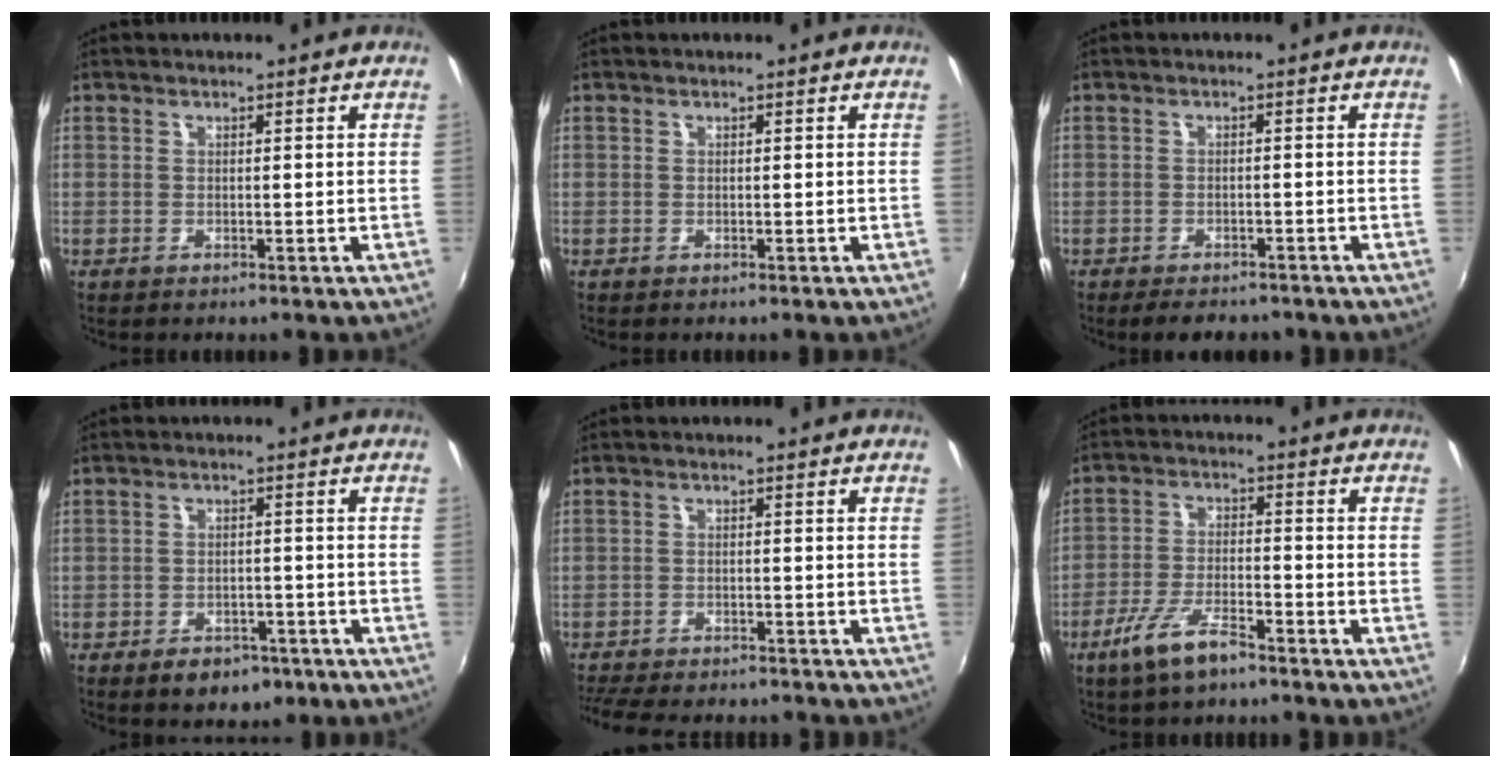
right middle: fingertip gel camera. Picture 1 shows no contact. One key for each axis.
{"total": 0.0}
{"total": 5.2, "fx": -4.2, "fy": 2.0, "fz": 2.3, "tx": -0.053, "ty": -0.010, "tz": -0.063}
{"total": 6.1, "fx": -3.8, "fy": 3.7, "fz": 3.0, "tx": -0.068, "ty": -0.001, "tz": -0.047}
{"total": 11.7, "fx": -10.3, "fy": 2.7, "fz": 4.9, "tx": -0.116, "ty": -0.024, "tz": -0.157}
{"total": 8.2, "fx": -5.5, "fy": 2.0, "fz": 5.7, "tx": -0.124, "ty": -0.008, "tz": -0.104}